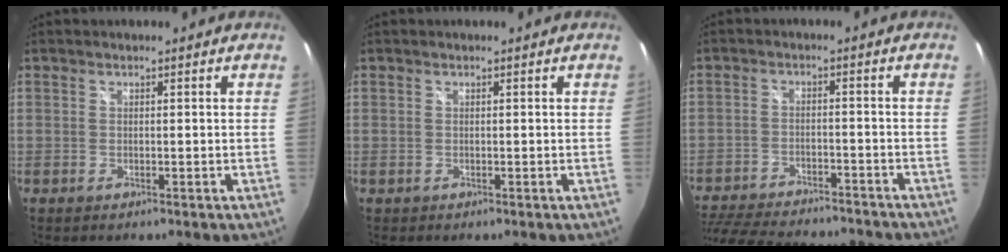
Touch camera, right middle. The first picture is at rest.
{"total": 0.0}
{"total": 21.5, "force": [-18.2, 6.6, 9.4], "torque": [-0.205, -0.024, -0.260]}